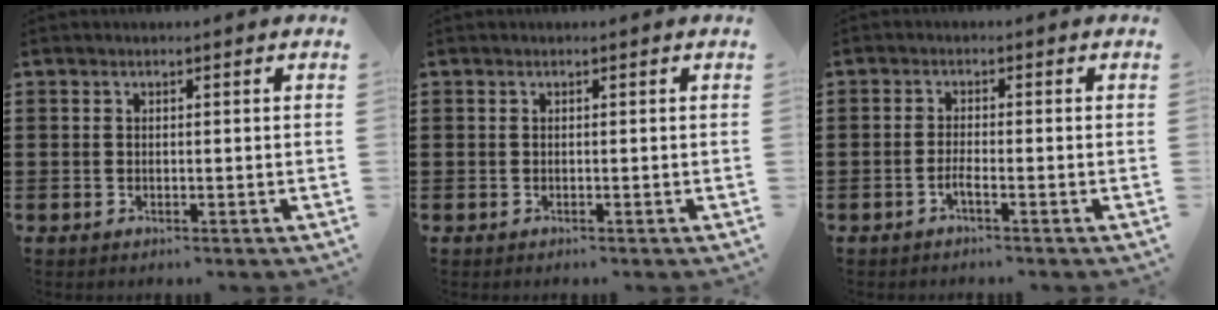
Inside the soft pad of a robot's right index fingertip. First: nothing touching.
{"total": 0.0}
{"total": 1.8, "force": [-1.1, -0.1, 1.4], "torque": [-0.033, -0.010, -0.021]}